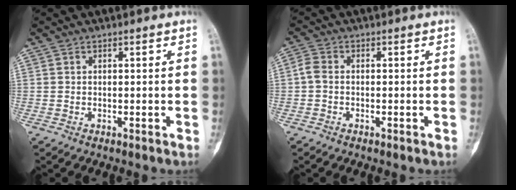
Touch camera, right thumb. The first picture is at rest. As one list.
[{"total": 2.3, "force": [-0.7, 1.5, 1.6], "torque": [-0.035, 0.007, -0.023]}]